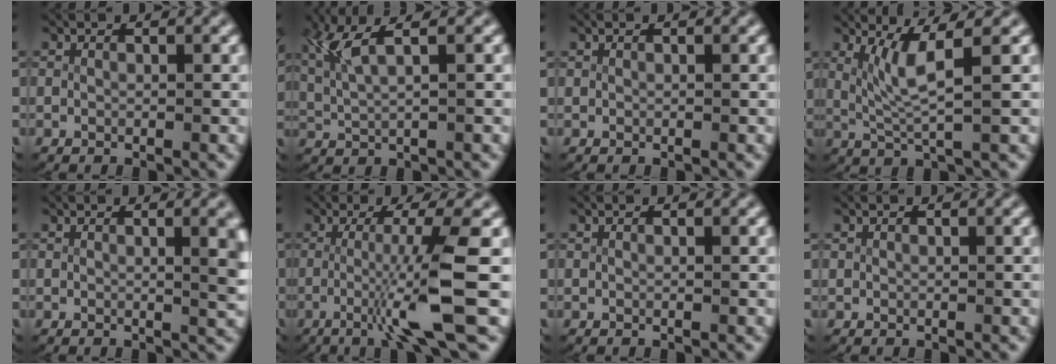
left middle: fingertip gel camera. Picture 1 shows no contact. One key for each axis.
{"total": 4.0, "fx": 1.7, "fy": 1.6, "fz": 3.3, "tx": -0.080, "ty": 0.006, "tz": 0.035}
{"total": 0.0}
{"total": 3.9, "fx": 1.6, "fy": 0.5, "fz": 3.5, "tx": -0.071, "ty": -0.011, "tz": 0.035}
{"total": 3.2, "fx": 0.6, "fy": 0.6, "fz": 3.1, "tx": -0.024, "ty": -0.002, "tz": 0.009}
{"total": 6.2, "fx": -1.4, "fy": -0.2, "fz": 6.1, "tx": -0.105, "ty": -0.012, "tz": -0.016}
{"total": 0.0}
{"total": 0.0}